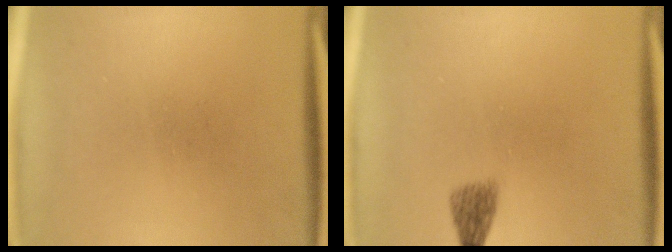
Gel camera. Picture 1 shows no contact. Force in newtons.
{"total": 2.4}